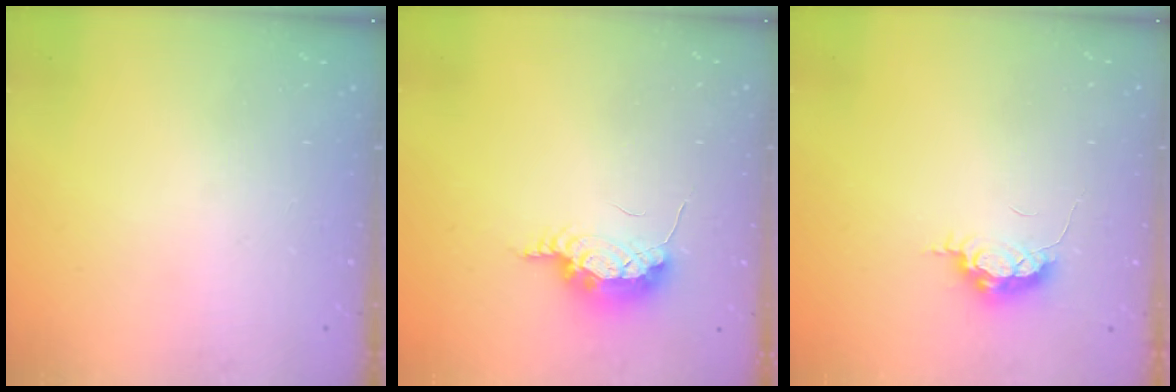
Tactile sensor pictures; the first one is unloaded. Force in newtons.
{"total": 9.2, "press": 8.2, "slide": 4.1}
{"total": 6.0, "press": 5.7, "slide": 1.9}